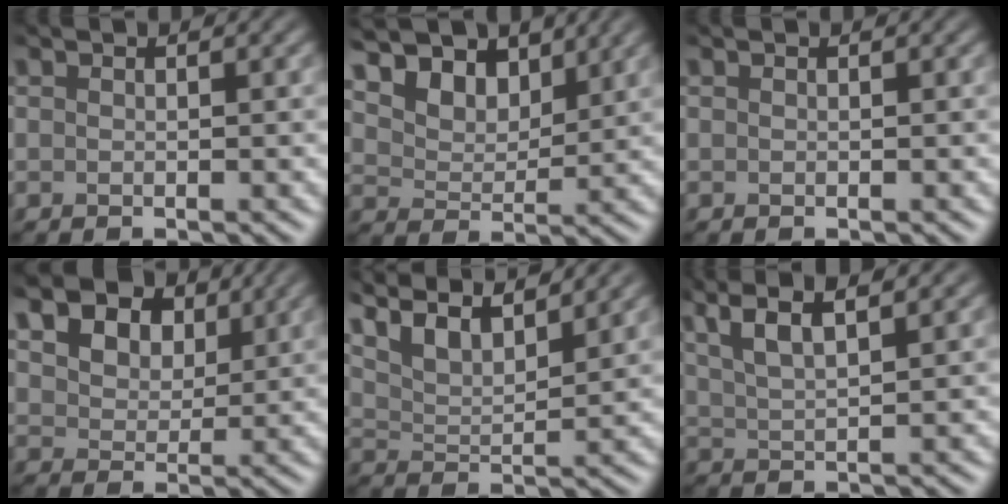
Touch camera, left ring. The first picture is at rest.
{"total": 8.9, "force": [5.9, 5.2, 4.2], "torque": [-0.106, 0.017, 0.094]}
{"total": 0.0}
{"total": 13.7, "force": [7.5, 8.8, 7.3], "torque": [-0.141, 0.046, 0.121]}
{"total": 8.8, "force": [6.9, 2.5, 4.8], "torque": [-0.096, 0.026, 0.094]}
{"total": 4.6, "force": [2.8, 1.1, 3.5], "torque": [-0.069, 0.020, 0.050]}